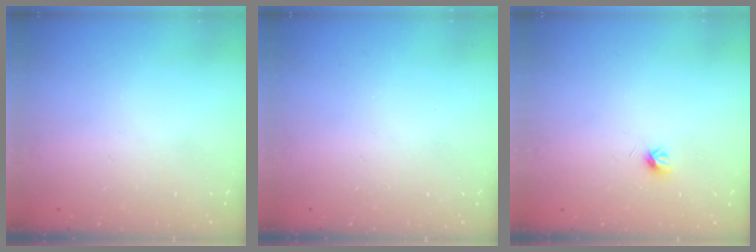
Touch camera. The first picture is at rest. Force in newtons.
{"total": 0.0}
{"total": 4.0, "press": 3.9, "slide": 0.9}